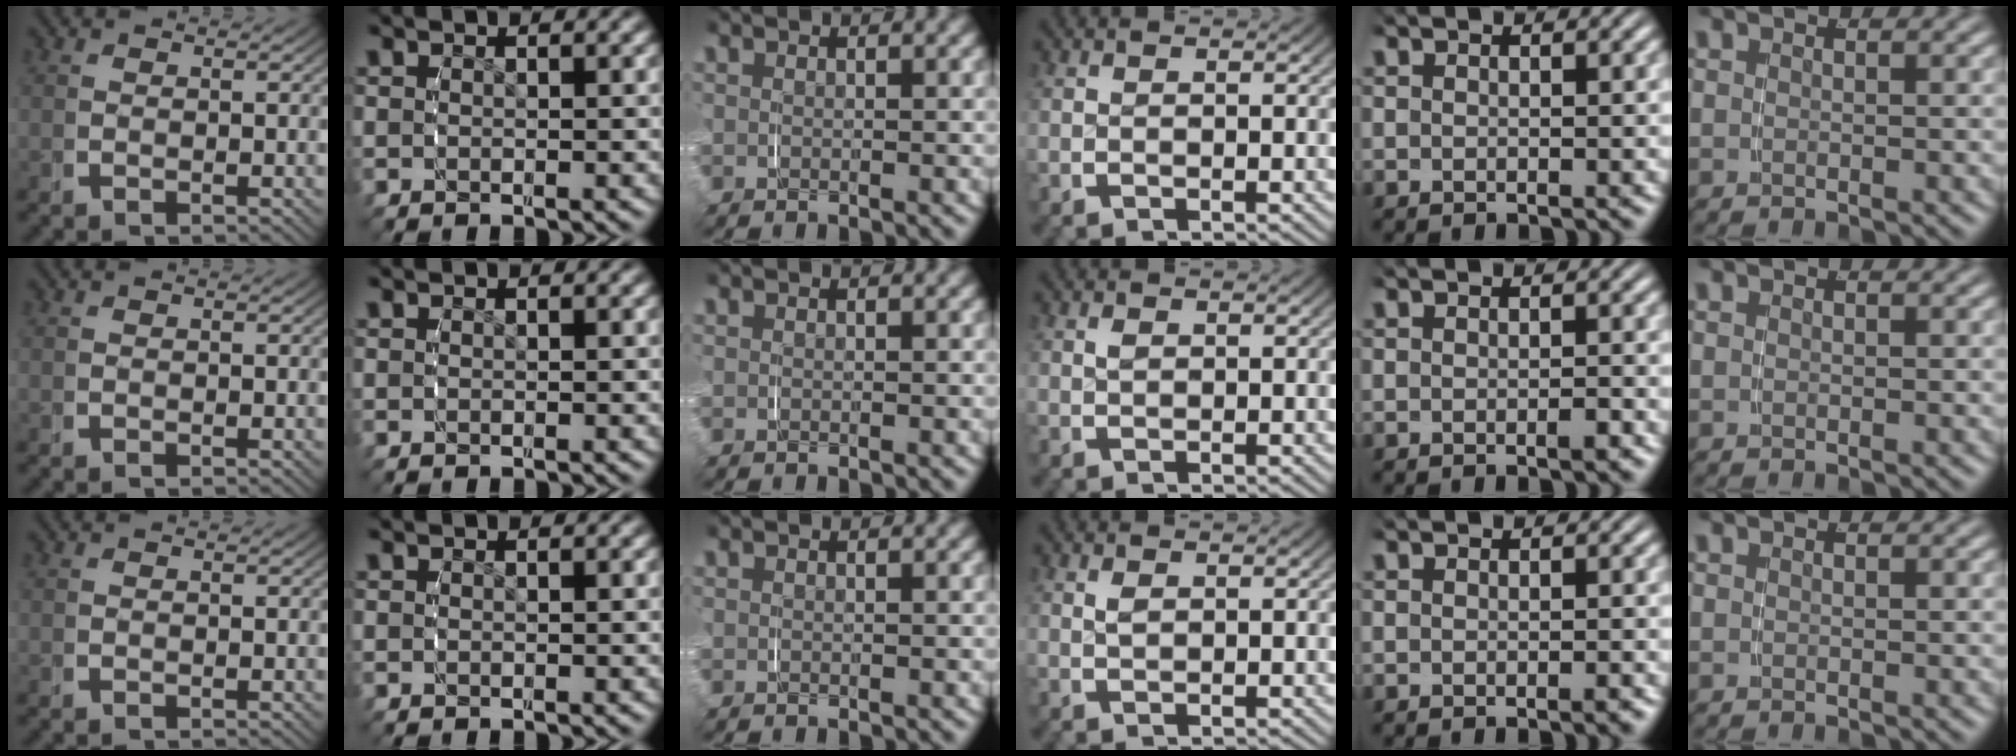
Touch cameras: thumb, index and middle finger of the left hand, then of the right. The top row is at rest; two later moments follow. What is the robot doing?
{"motion": "grasp_and_lifting", "object": "lipstick"}